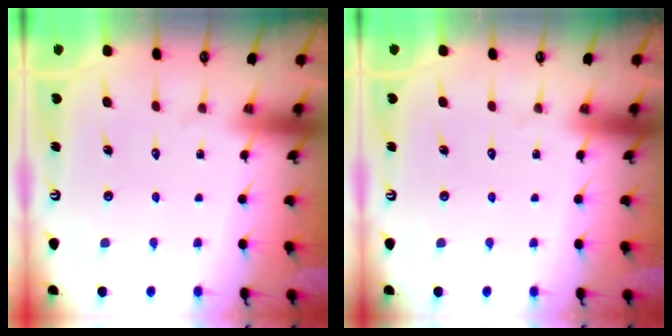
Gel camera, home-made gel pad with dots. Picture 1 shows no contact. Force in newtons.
{"total": 0.0}